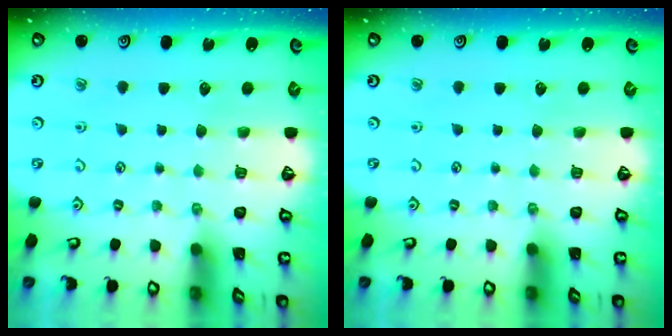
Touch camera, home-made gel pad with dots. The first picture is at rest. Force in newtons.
{"total": 0.0}